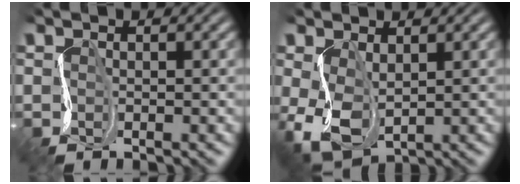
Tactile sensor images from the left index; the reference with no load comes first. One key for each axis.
{"total": 3.4, "fx": -0.8, "fy": 2.3, "fz": 2.4, "tx": -0.081, "ty": -0.007, "tz": -0.004}